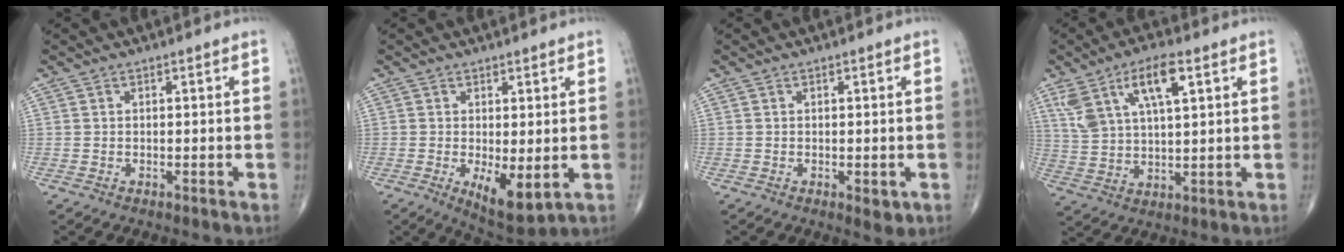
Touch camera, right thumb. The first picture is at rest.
{"total": 7.5, "force": [-1.3, 2.9, 6.8], "torque": [-0.098, -0.023, -0.012]}
{"total": 2.2, "force": [-0.6, 1.0, 1.8], "torque": [-0.016, -0.004, -0.005]}
{"total": 11.4, "force": [5.4, 4.1, 9.1], "torque": [-0.173, -0.007, 0.107]}